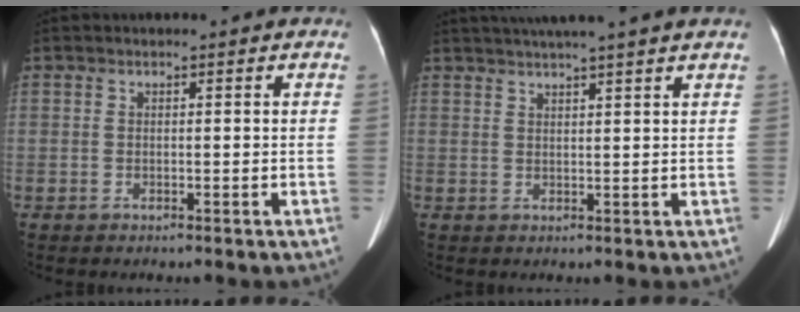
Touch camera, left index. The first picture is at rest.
{"total": 8.7, "force": [7.4, -1.1, 4.5], "torque": [-0.070, 0.028, 0.094]}